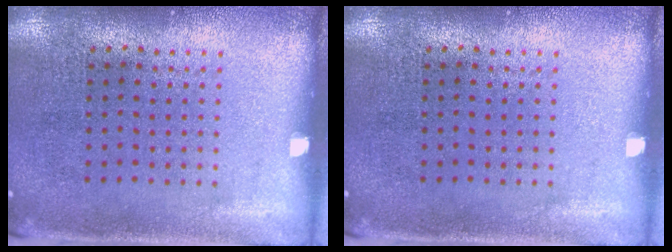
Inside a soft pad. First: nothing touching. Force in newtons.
{"total": 0.0}